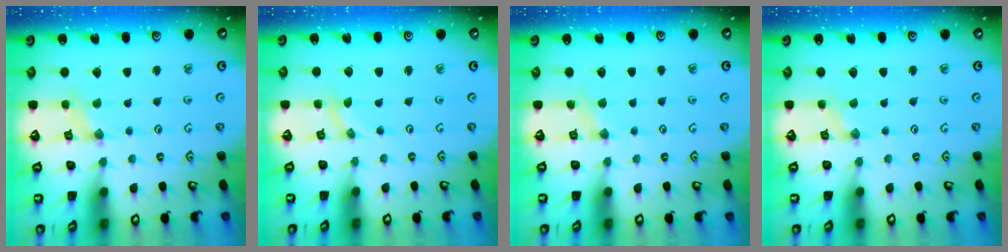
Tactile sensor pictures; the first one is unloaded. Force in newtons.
{"total": 0.0}
{"total": 2.9, "press": 2.8, "slide": 0.5}
{"total": 0.0}